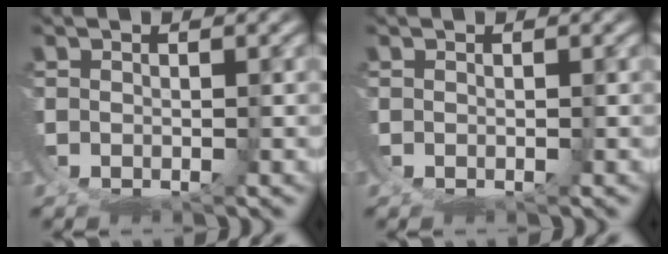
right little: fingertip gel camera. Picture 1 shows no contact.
{"total": 0.0}